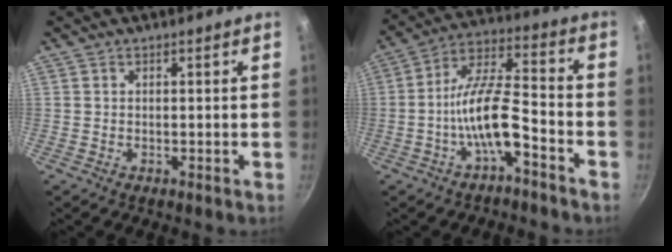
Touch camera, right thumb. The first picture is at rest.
{"total": 11.8, "force": [-5.2, 3.7, 9.9], "torque": [-0.181, 0.050, -0.098]}